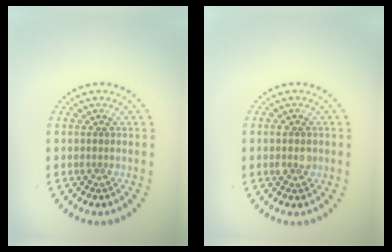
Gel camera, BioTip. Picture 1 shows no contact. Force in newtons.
{"total": 1.9, "press": 1.9, "slide": 0.1}